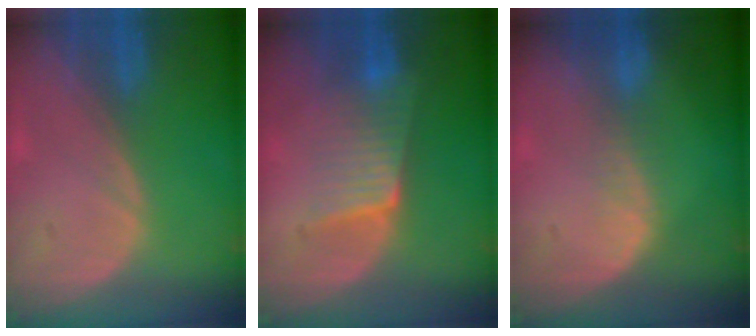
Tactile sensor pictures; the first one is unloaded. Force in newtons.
{"total": 6.4, "press": 5.8, "slide": 2.9}
{"total": 2.3, "press": 1.6, "slide": 1.6}